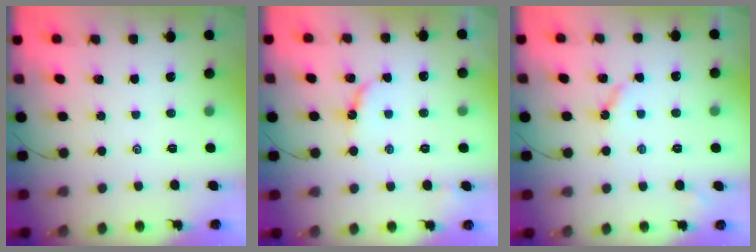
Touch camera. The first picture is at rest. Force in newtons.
{"total": 5.7, "press": 5.7, "slide": 0.6}
{"total": 3.9, "press": 3.8, "slide": 0.6}